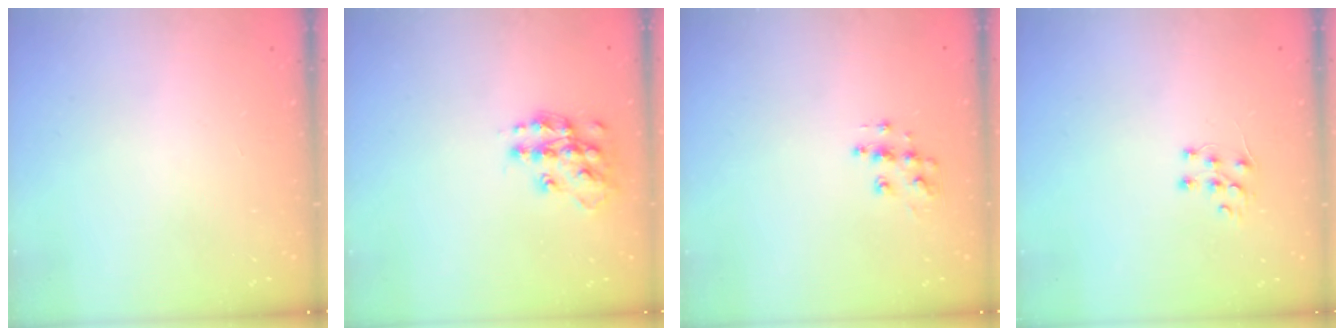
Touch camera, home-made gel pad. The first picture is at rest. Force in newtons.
{"total": 13.2, "press": 13.1, "slide": 0.9}
{"total": 8.6, "press": 8.6, "slide": 0.3}
{"total": 4.7, "press": 4.7, "slide": 0.3}